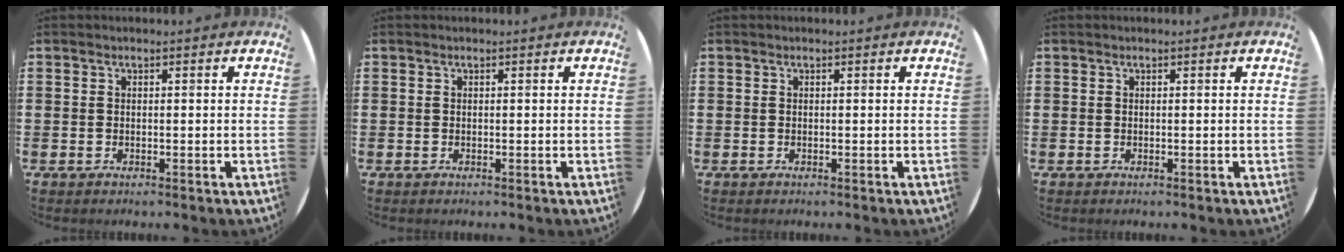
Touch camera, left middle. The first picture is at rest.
{"total": 0.0}
{"total": 0.0}
{"total": 0.0}